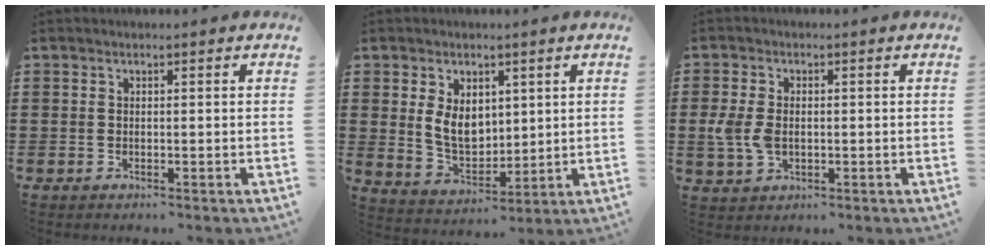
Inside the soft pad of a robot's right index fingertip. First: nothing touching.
{"total": 6.7, "force": [1.7, 4.8, 4.4], "torque": [-0.088, 0.004, 0.029]}
{"total": 4.7, "force": [-0.3, 3.1, 3.6], "torque": [-0.098, -0.003, -0.013]}